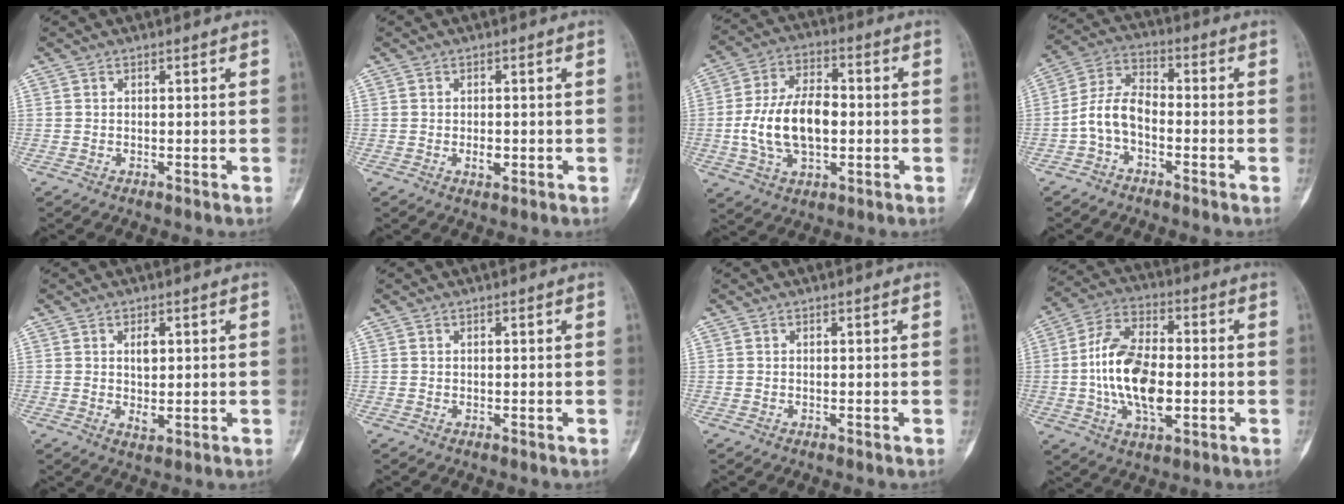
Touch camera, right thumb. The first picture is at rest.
{"total": 2.0, "force": [-0.4, 1.1, 1.6], "torque": [-0.026, 0.000, -0.006]}
{"total": 14.5, "force": [-1.2, 8.4, 11.8], "torque": [-0.217, 0.020, -0.019]}
{"total": 7.6, "force": [-2.5, 4.3, 5.7], "torque": [-0.111, 0.036, -0.059]}
{"total": 3.3, "force": [0.8, 1.8, 2.7], "torque": [-0.040, -0.009, 0.014]}
{"total": 0.0}
{"total": 0.0}
{"total": 15.6, "force": [-1.5, 8.1, 13.2], "torque": [-0.248, 0.015, -0.031]}